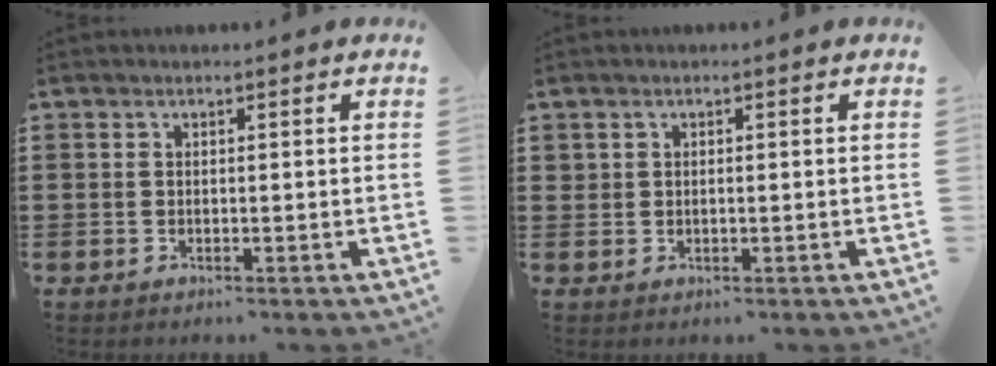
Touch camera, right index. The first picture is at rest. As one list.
[{"total": 0.7, "force": [0.3, 0.5, 0.3], "torque": [-0.008, 0.003, 0.006]}]